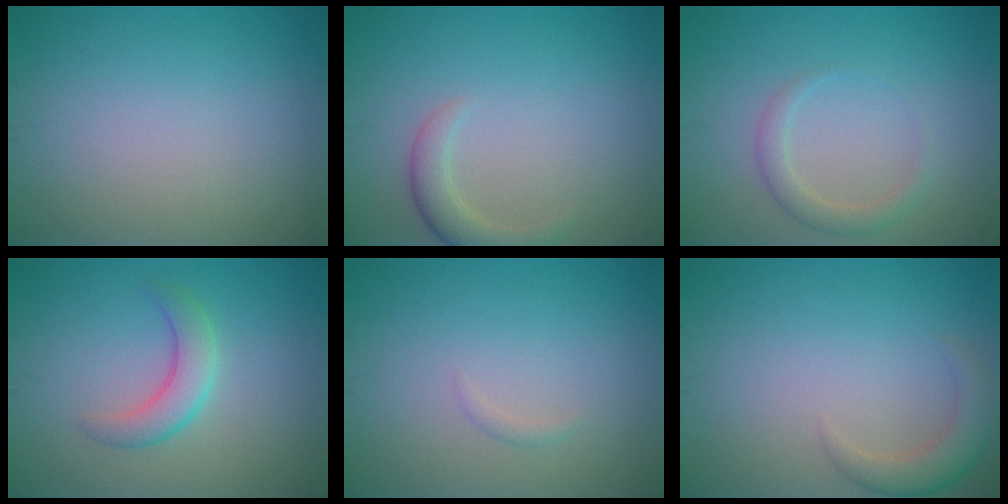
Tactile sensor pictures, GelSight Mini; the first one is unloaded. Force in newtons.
{"total": 2.5, "press": 2.5, "slide": 0.2}
{"total": 1.9, "press": 1.9, "slide": 0.2}
{"total": 2.9, "press": 2.9, "slide": 0.2}
{"total": 0.5, "press": 0.5, "slide": 0.0}
{"total": 2.9, "press": 2.9, "slide": 0.3}